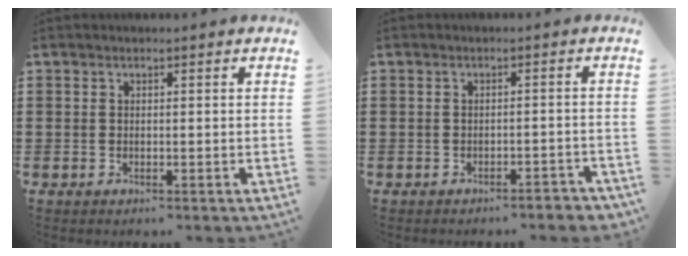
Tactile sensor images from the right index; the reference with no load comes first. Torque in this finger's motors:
{"motor_torque": [1.31, 0.82, 0.06, 0.00]}